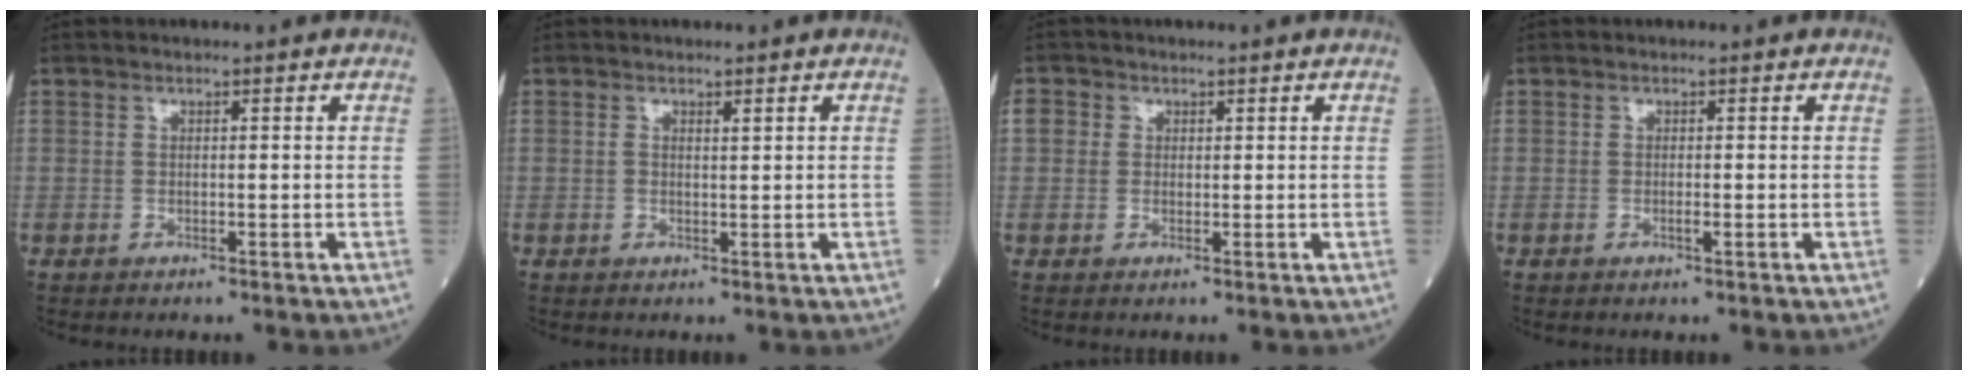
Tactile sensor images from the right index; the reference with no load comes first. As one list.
[{"total": 0.8, "force": [0.5, 0.2, 0.6], "torque": [-0.018, 0.007, 0.012]}, {"total": 2.1, "force": [0.4, 1.9, 0.6], "torque": [-0.006, 0.011, 0.005]}, {"total": 0.6, "force": [-0.1, -0.1, 0.5], "torque": [-0.012, 0.000, -0.001]}]